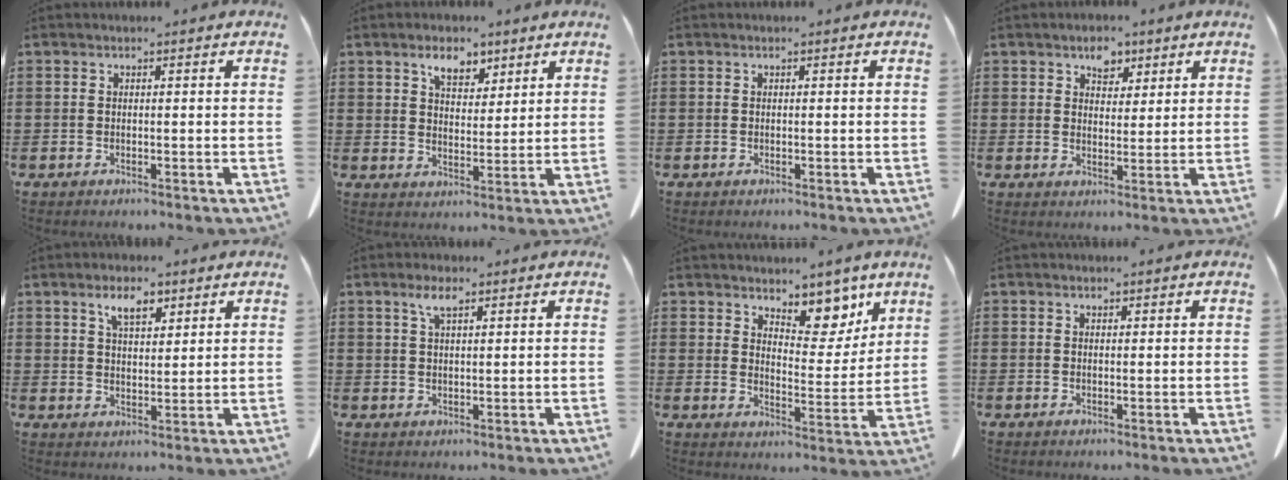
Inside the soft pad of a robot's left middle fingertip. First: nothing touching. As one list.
[{"total": 5.2, "force": [3.8, 2.7, 2.2], "torque": [-0.039, -0.002, 0.069]}, {"total": 0.0}, {"total": 3.9, "force": [2.7, 2.5, 1.3], "torque": [-0.021, 0.004, 0.048]}, {"total": 4.7, "force": [3.2, 1.9, 2.9], "torque": [-0.049, -0.003, 0.054]}, {"total": 3.2, "force": [1.9, 0.9, 2.4], "torque": [-0.053, 0.003, 0.033]}, {"total": 7.8, "force": [6.7, 3.1, 2.6], "torque": [-0.046, -0.042, 0.119]}, {"total": 0.6, "force": [0.5, 0.4, 0.1], "torque": [-0.005, 0.000, 0.011]}]